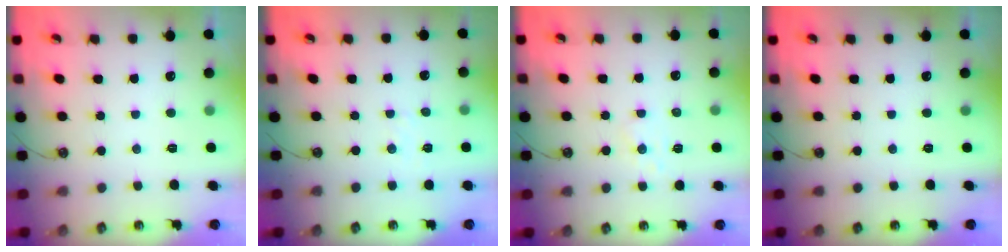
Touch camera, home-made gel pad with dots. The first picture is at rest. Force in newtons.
{"total": 2.5, "press": 2.4, "slide": 0.4}
{"total": 5.7, "press": 5.6, "slide": 0.9}
{"total": 0.0}